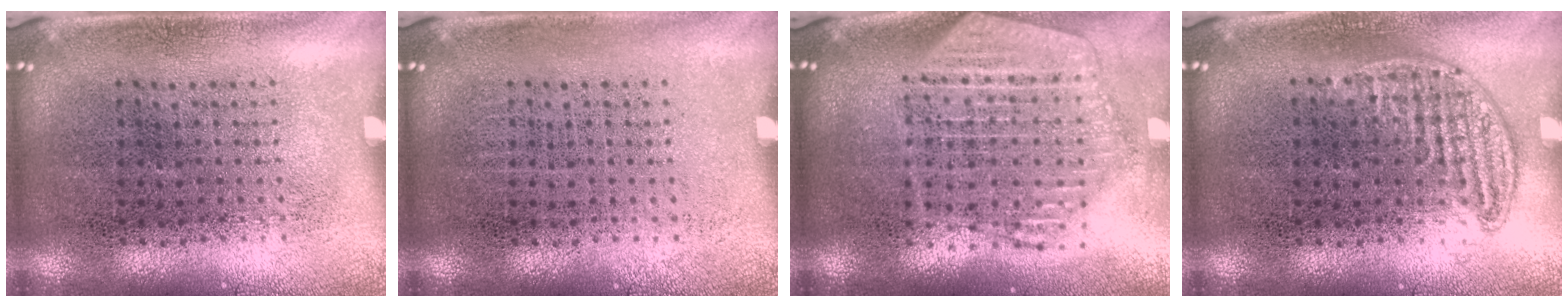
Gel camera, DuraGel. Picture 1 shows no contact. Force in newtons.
{"total": 0.0}
{"total": 2.3, "press": 2.0, "slide": 1.1}
{"total": 0.8, "press": 0.8, "slide": 0.3}